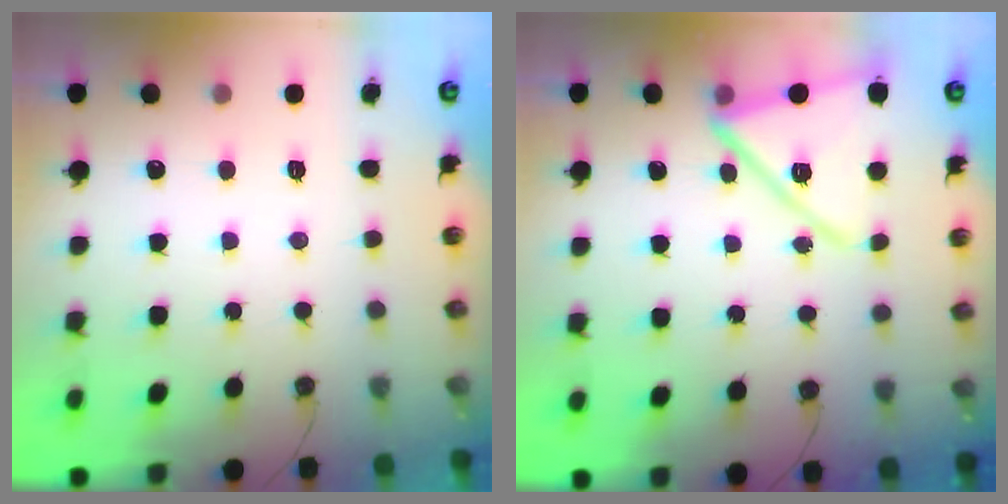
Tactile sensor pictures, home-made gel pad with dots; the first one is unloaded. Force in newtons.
{"total": 15.2, "press": 15.1, "slide": 1.3}